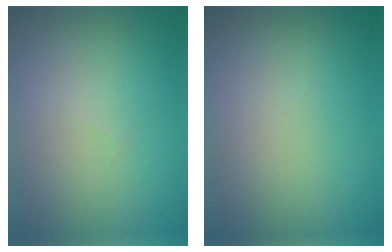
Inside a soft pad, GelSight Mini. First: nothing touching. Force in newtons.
{"total": 0.0}